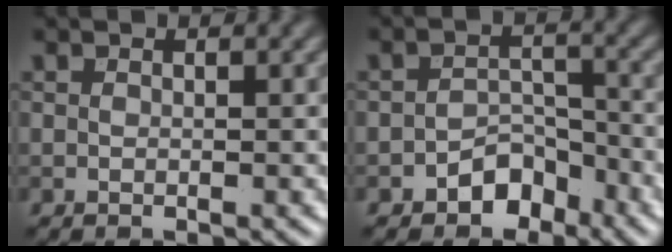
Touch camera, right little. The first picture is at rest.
{"total": 3.2, "force": [-2.2, 2.0, 1.2], "torque": [-0.006, 0.010, -0.037]}